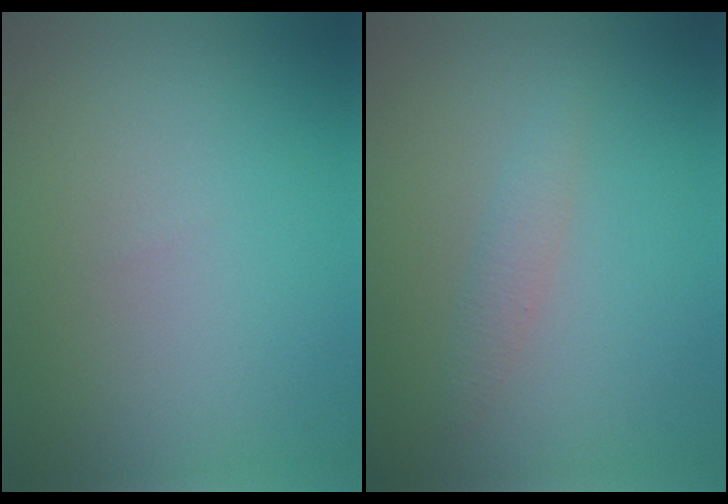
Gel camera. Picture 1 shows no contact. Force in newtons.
{"total": 1.3, "press": 1.3, "slide": 0.0}